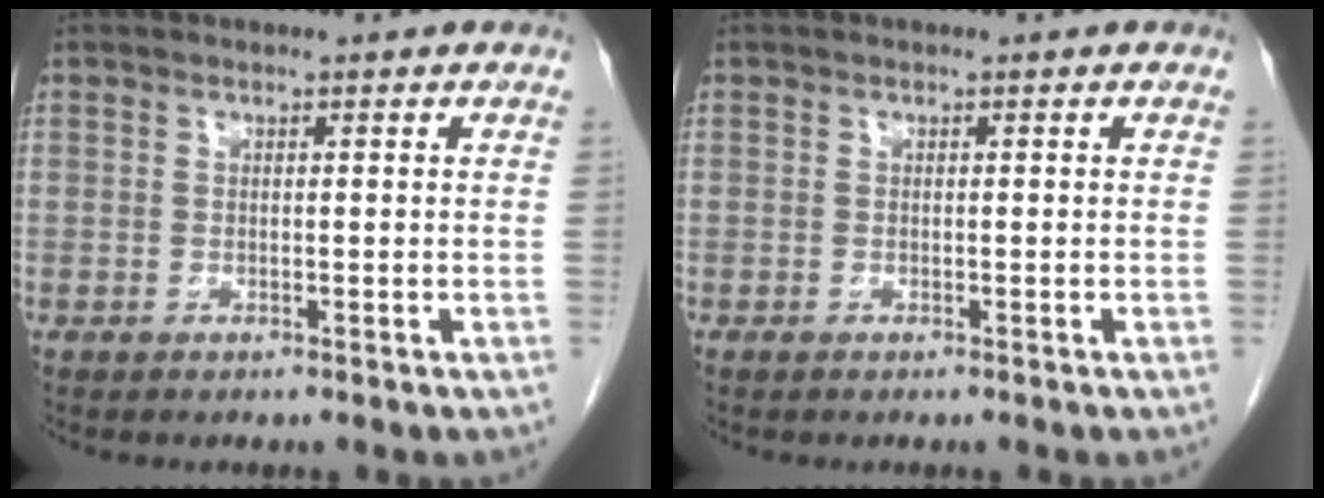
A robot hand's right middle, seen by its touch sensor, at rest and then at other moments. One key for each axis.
{"total": 0.0}